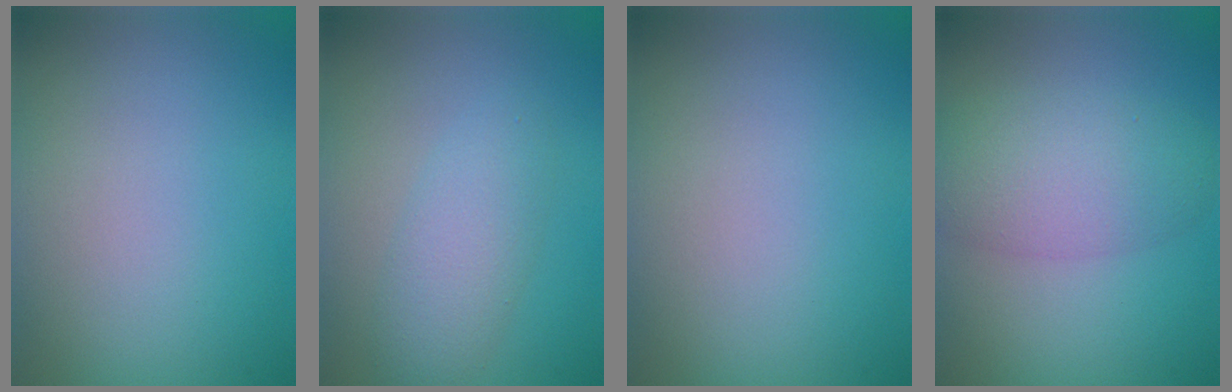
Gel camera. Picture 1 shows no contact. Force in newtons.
{"total": 3.2, "press": 3.2, "slide": 0.1}
{"total": 0.0}
{"total": 5.0, "press": 5.0, "slide": 0.3}